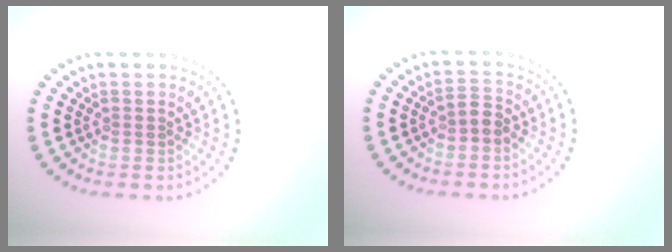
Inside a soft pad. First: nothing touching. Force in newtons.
{"total": 1.3, "press": 1.2, "slide": 0.6}